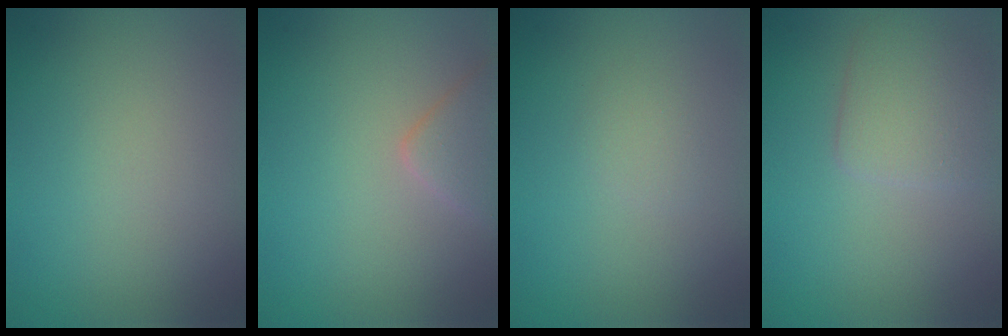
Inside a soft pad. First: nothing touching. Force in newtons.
{"total": 2.2, "press": 2.2, "slide": 0.2}
{"total": 0.8, "press": 0.8, "slide": 0.1}
{"total": 3.0, "press": 3.0, "slide": 0.1}